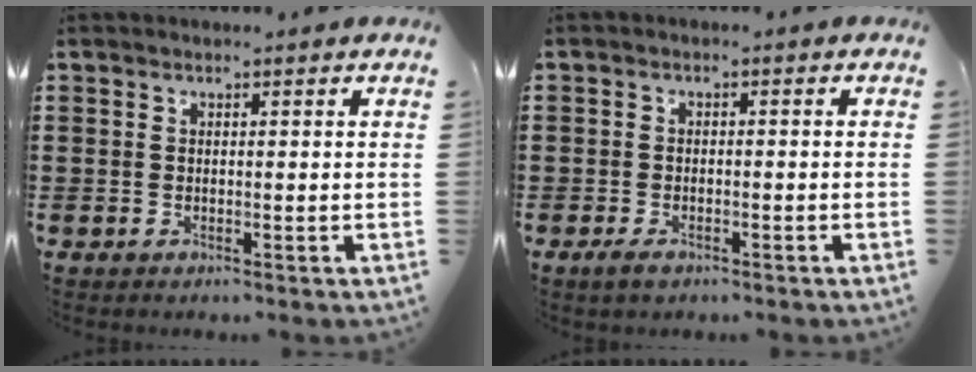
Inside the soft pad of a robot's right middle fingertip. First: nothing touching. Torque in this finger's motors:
{"motor_torque": [2.14, 0.00, -0.03, -0.04]}